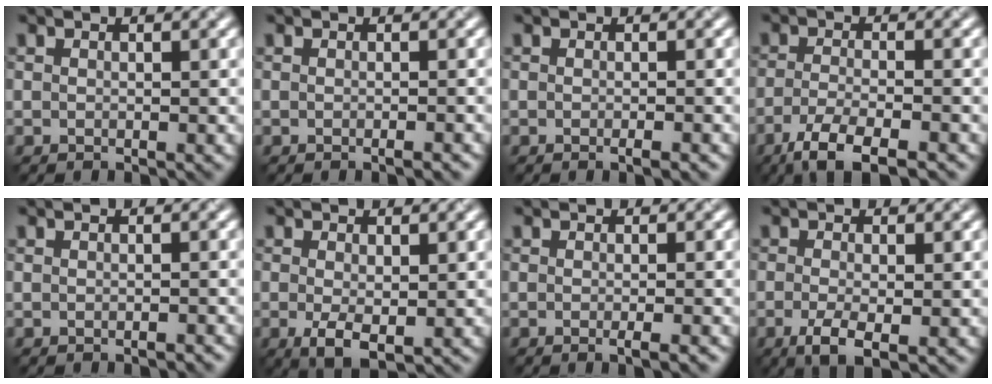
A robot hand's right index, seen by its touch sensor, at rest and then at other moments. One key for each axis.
{"total": 0.9, "fx": -0.5, "fy": 0.1, "fz": 0.8, "tx": -0.009, "ty": -0.002, "tz": -0.008}
{"total": 1.3, "fx": -0.6, "fy": 0.2, "fz": 1.1, "tx": -0.012, "ty": -0.004, "tz": -0.010}
{"total": 5.3, "fx": -3.6, "fy": 1.3, "fz": 3.7, "tx": -0.069, "ty": -0.008, "tz": -0.072}
{"total": 0.7, "fx": -0.6, "fy": 0.1, "fz": 0.4, "tx": -0.004, "ty": 0.000, "tz": -0.007}
{"total": 3.0, "fx": -0.5, "fy": 1.3, "fz": 2.6, "tx": -0.052, "ty": -0.011, "tz": -0.008}
{"total": 1.9, "fx": -0.6, "fy": 0.5, "fz": 1.7, "tx": -0.013, "ty": -0.004, "tz": -0.011}
{"total": 3.4, "fx": -1.2, "fy": 1.1, "fz": 2.9, "tx": -0.061, "ty": -0.009, "tz": -0.025}